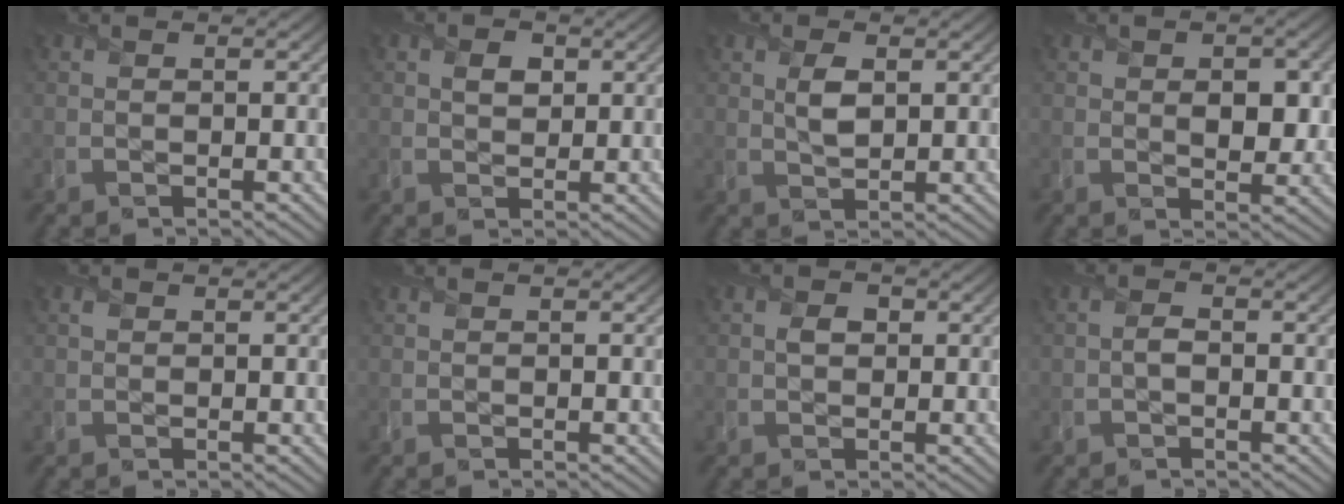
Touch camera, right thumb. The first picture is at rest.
{"total": 2.3, "force": [0.8, 1.7, 1.3], "torque": [-0.027, -0.002, 0.014]}
{"total": 3.0, "force": [0.9, 1.6, 2.4], "torque": [-0.051, -0.003, 0.019]}
{"total": 4.5, "force": [0.5, 2.9, 3.4], "torque": [-0.050, -0.007, 0.009]}
{"total": 0.5, "force": [0.3, 0.4, 0.1], "torque": [-0.001, -0.002, 0.006]}
{"total": 0.0}
{"total": 1.5, "force": [0.2, 1.3, 0.8], "torque": [-0.016, -0.002, 0.000]}
{"total": 1.2, "force": [-0.4, 0.6, 0.9], "torque": [-0.018, 0.002, -0.010]}